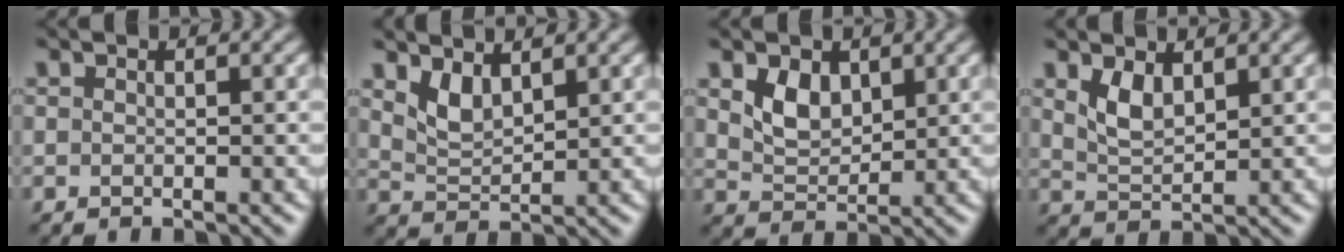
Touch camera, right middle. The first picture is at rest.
{"total": 2.2, "force": [1.5, 0.9, 1.3], "torque": [-0.036, -0.011, 0.038]}
{"total": 2.7, "force": [1.3, 1.8, 1.4], "torque": [-0.037, -0.005, 0.031]}
{"total": 2.2, "force": [1.3, 1.0, 1.5], "torque": [-0.042, -0.007, 0.032]}